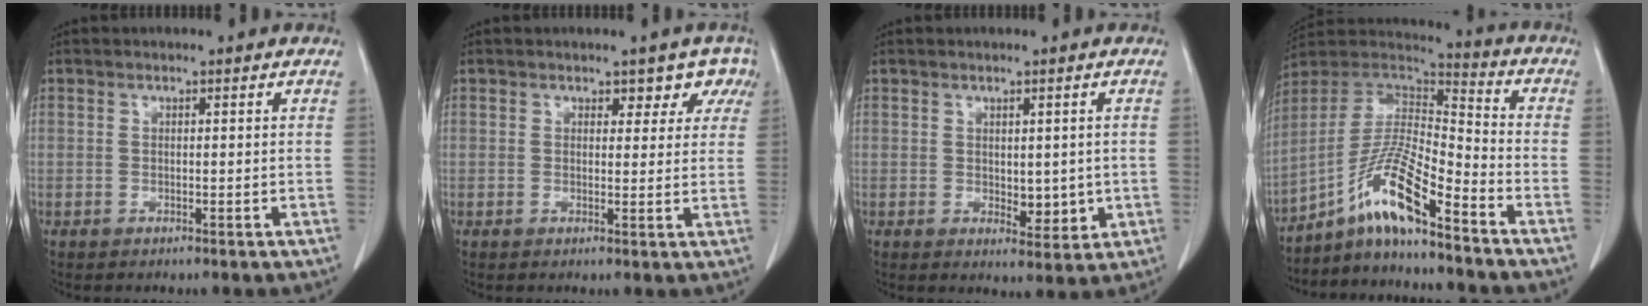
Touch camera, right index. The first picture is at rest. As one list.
[{"total": 3.8, "force": [2.5, 2.5, 1.3], "torque": [0.009, 0.000, 0.018]}, {"total": 4.2, "force": [-0.2, 2.2, 3.5], "torque": [-0.039, -0.008, 0.007]}, {"total": 12.8, "force": [-8.5, 1.2, 9.5], "torque": [-0.183, 0.011, -0.157]}]